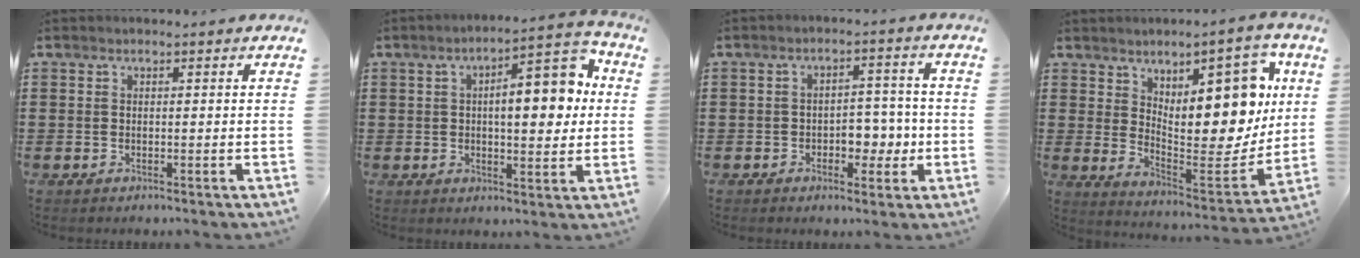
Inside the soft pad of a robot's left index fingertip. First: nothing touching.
{"total": 9.5, "force": [1.7, 3.8, 8.6], "torque": [-0.118, -0.010, 0.014]}
{"total": 5.1, "force": [-1.6, 3.6, 3.3], "torque": [-0.040, 0.000, -0.037]}
{"total": 13.9, "force": [6.0, 6.1, 11.0], "torque": [-0.153, -0.044, 0.102]}